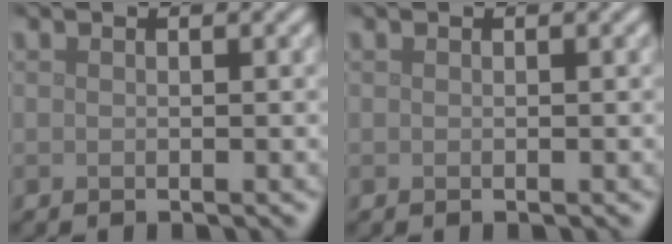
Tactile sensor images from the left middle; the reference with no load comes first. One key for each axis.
{"total": 0.0}